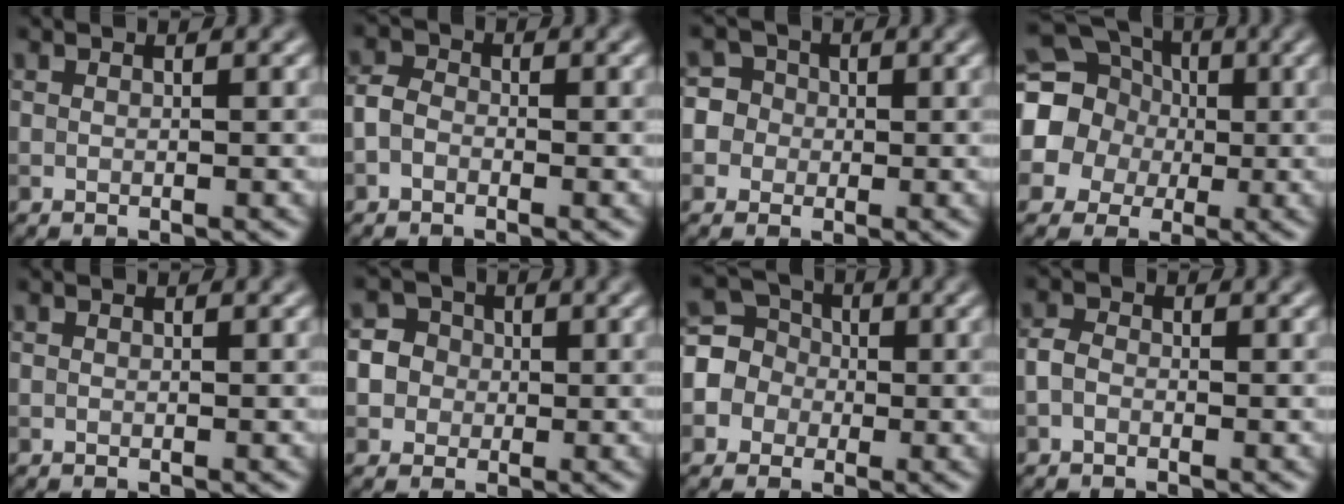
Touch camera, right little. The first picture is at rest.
{"total": 1.8, "force": [-0.9, 1.3, 0.9], "torque": [-0.016, 0.005, -0.024]}
{"total": 5.8, "force": [-0.1, 5.6, 1.5], "torque": [-0.017, 0.032, -0.026]}
{"total": 14.2, "force": [0.4, 13.3, 4.9], "torque": [-0.142, 0.013, -0.031]}
{"total": 0.0}
{"total": 5.6, "force": [0.1, 5.3, 1.7], "torque": [-0.014, 0.032, -0.021]}
{"total": 4.1, "force": [-0.5, 4.0, 0.8], "torque": [0.001, 0.016, -0.028]}
{"total": 1.5, "force": [-0.7, 1.0, 0.8], "torque": [-0.015, 0.003, -0.019]}